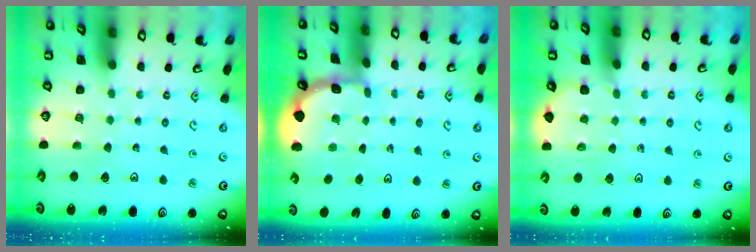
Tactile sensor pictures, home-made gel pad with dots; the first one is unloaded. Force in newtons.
{"total": 2.0, "press": 2.0, "slide": 0.3}
{"total": 2.4, "press": 2.4, "slide": 0.1}